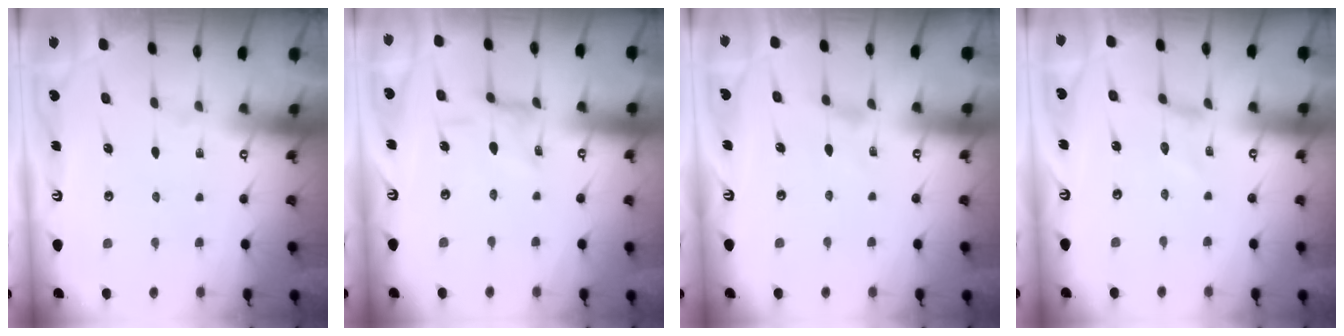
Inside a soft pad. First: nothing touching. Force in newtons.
{"total": 1.4, "press": 1.4, "slide": 0.3}
{"total": 2.1, "press": 2.1, "slide": 0.4}
{"total": 0.0}